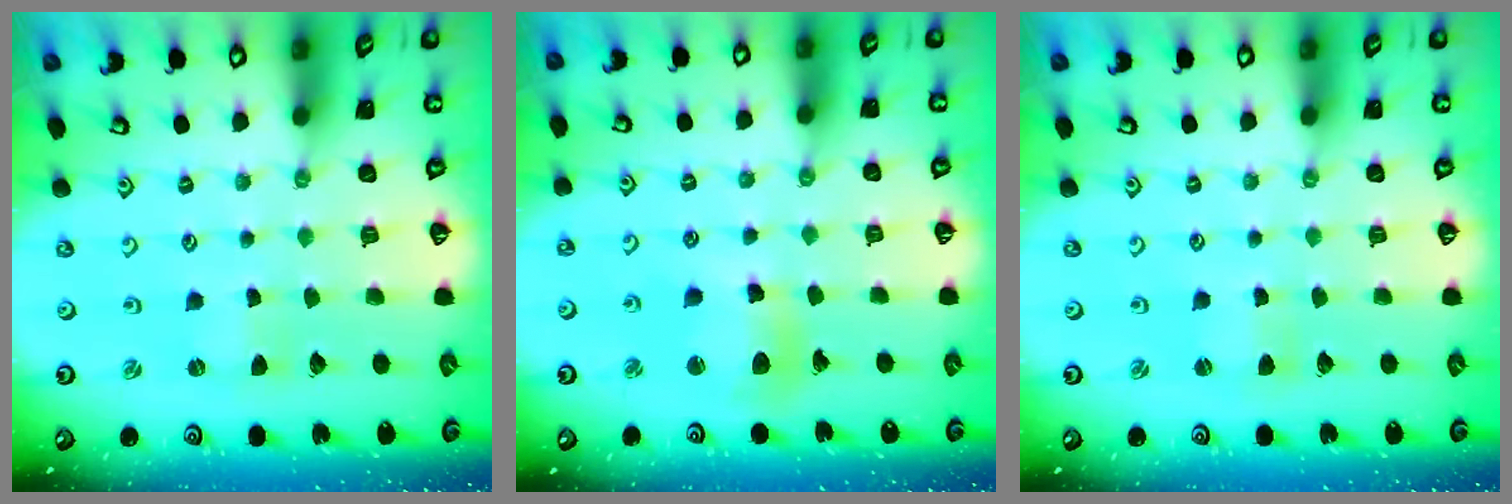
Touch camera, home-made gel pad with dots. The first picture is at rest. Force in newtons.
{"total": 11.0, "press": 10.8, "slide": 1.9}
{"total": 1.5, "press": 1.4, "slide": 0.3}